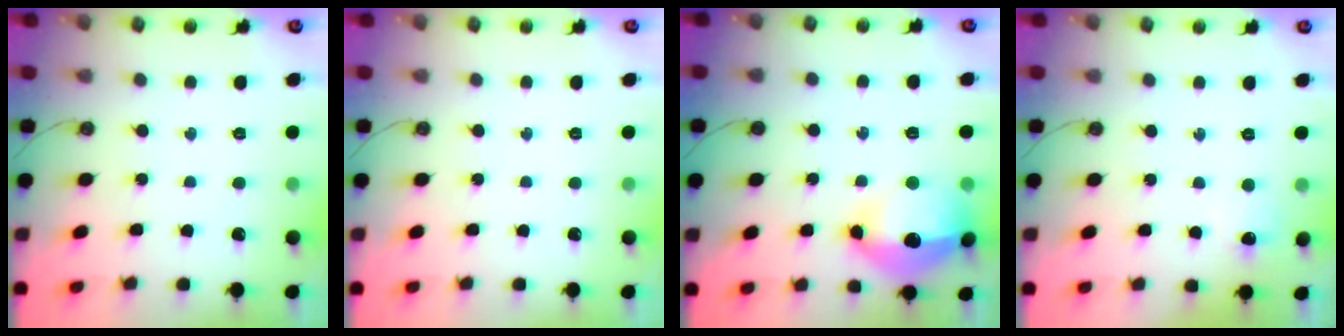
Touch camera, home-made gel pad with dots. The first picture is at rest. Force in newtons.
{"total": 0.0}
{"total": 16.0, "press": 15.9, "slide": 1.9}
{"total": 4.9, "press": 4.9, "slide": 0.7}